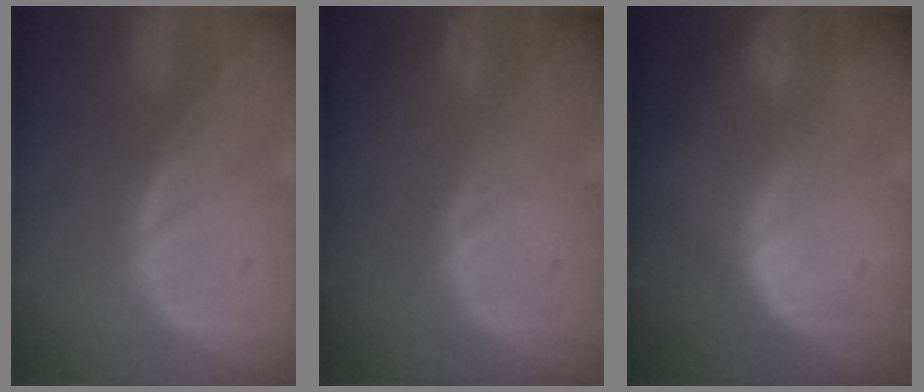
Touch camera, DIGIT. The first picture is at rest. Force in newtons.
{"total": 0.0}
{"total": 2.3, "press": 1.6, "slide": 1.6}